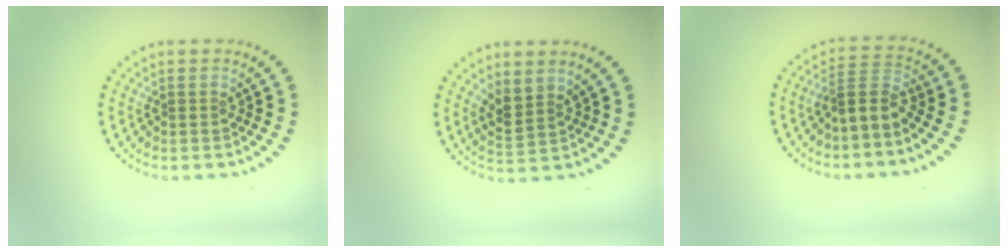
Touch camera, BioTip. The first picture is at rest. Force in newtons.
{"total": 2.3, "press": 1.8, "slide": 1.4}
{"total": 2.8, "press": 2.1, "slide": 1.9}